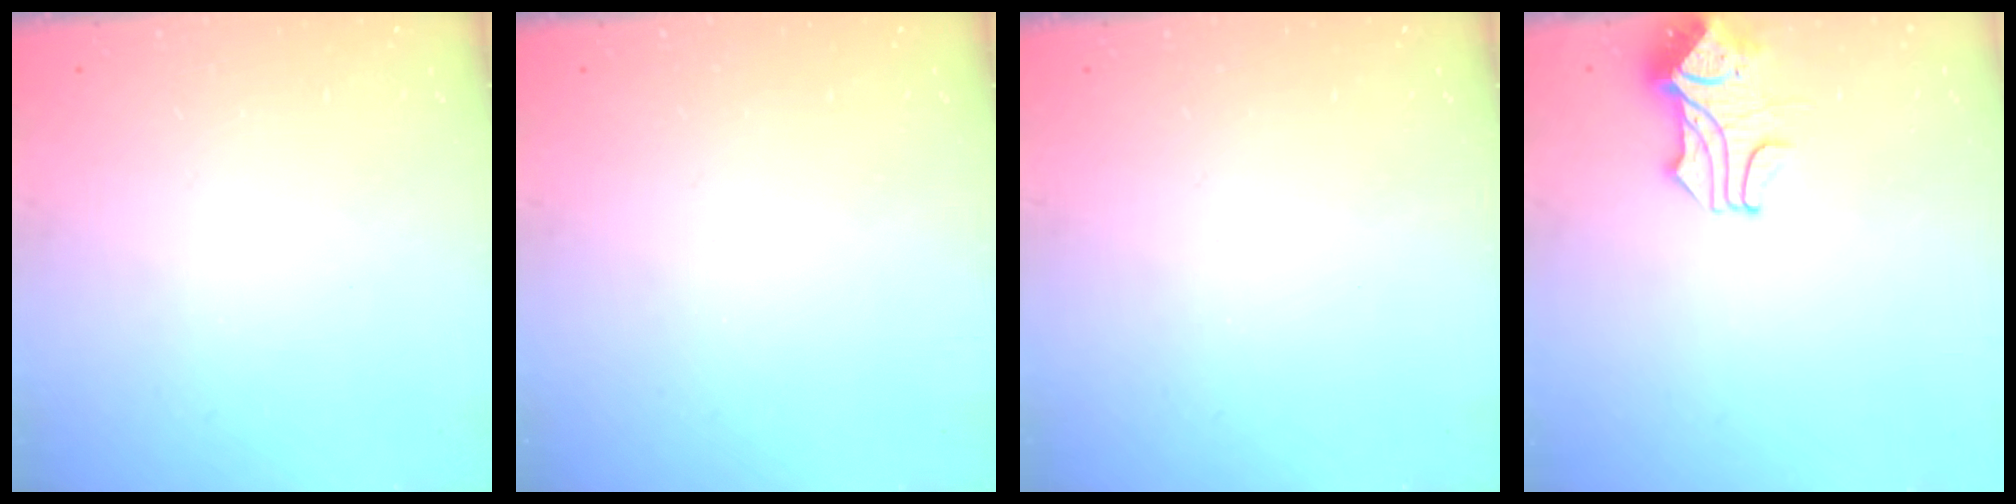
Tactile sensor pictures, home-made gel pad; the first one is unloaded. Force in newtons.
{"total": 0.0}
{"total": 0.0}
{"total": 1.7, "press": 1.3, "slide": 1.2}